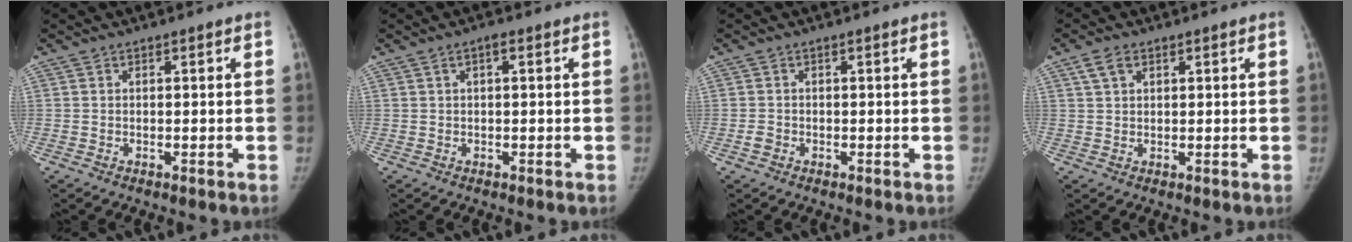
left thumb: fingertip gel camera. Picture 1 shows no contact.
{"total": 1.5, "force": [0.5, 0.5, 1.3], "torque": [-0.024, 0.005, 0.005]}
{"total": 1.2, "force": [-0.5, 1.0, 0.4], "torque": [-0.007, 0.002, -0.011]}
{"total": 2.9, "force": [1.5, 1.9, 1.6], "torque": [-0.029, 0.003, 0.030]}